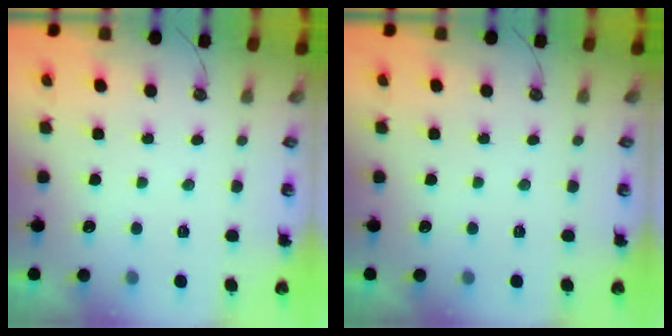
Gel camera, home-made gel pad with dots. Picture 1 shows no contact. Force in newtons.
{"total": 0.0}